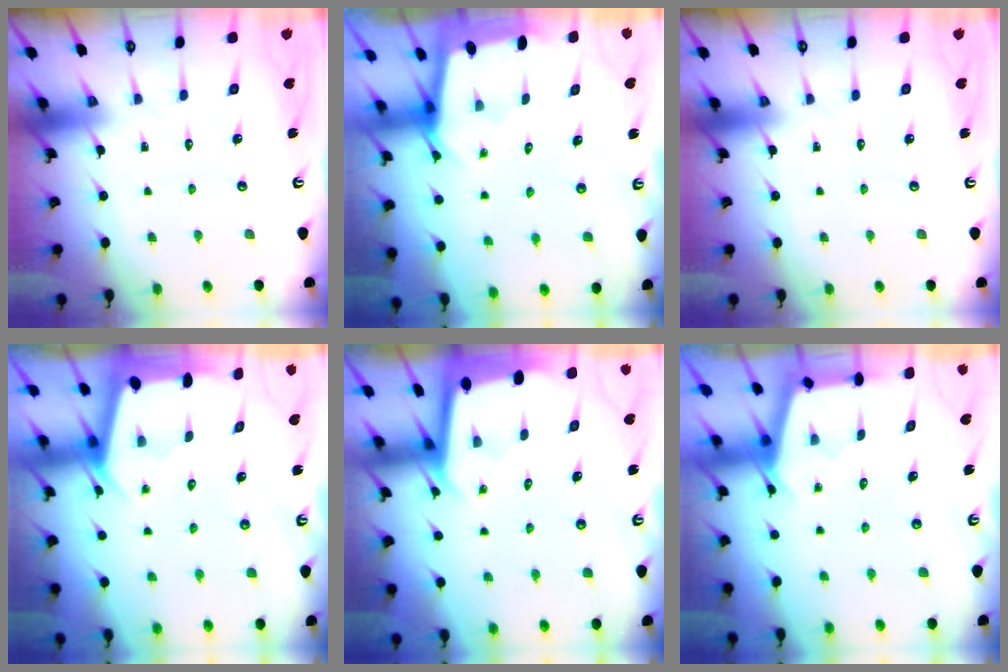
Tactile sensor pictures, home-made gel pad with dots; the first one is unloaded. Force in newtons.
{"total": 1.6, "press": 1.5, "slide": 0.2}
{"total": 0.0}
{"total": 2.5, "press": 2.4, "slide": 0.3}
{"total": 2.7, "press": 2.7, "slide": 0.1}
{"total": 2.9, "press": 2.9, "slide": 0.3}